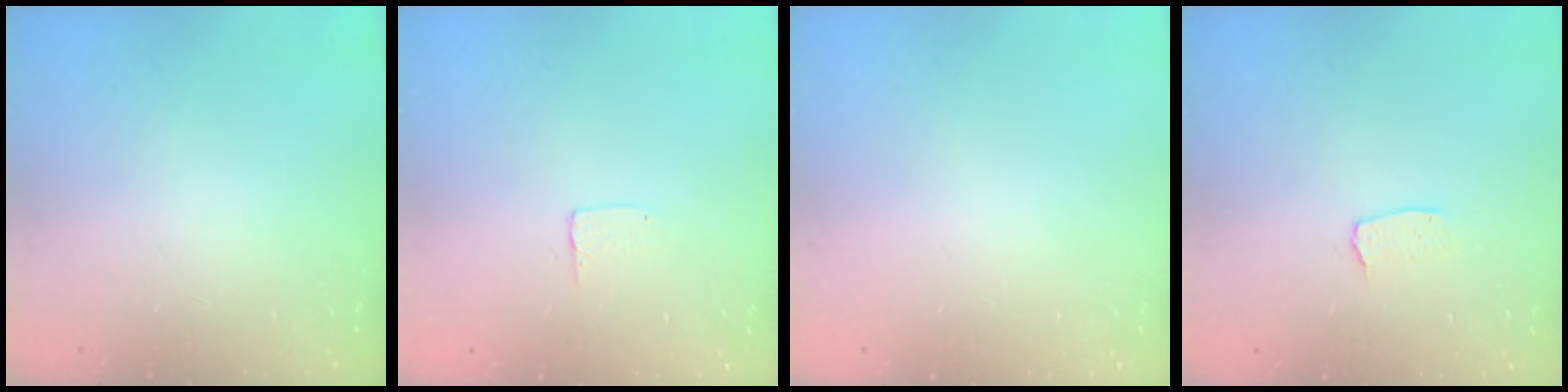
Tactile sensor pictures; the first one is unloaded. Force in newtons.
{"total": 3.7, "press": 3.6, "slide": 0.3}
{"total": 0.0}
{"total": 2.9, "press": 2.9, "slide": 0.2}